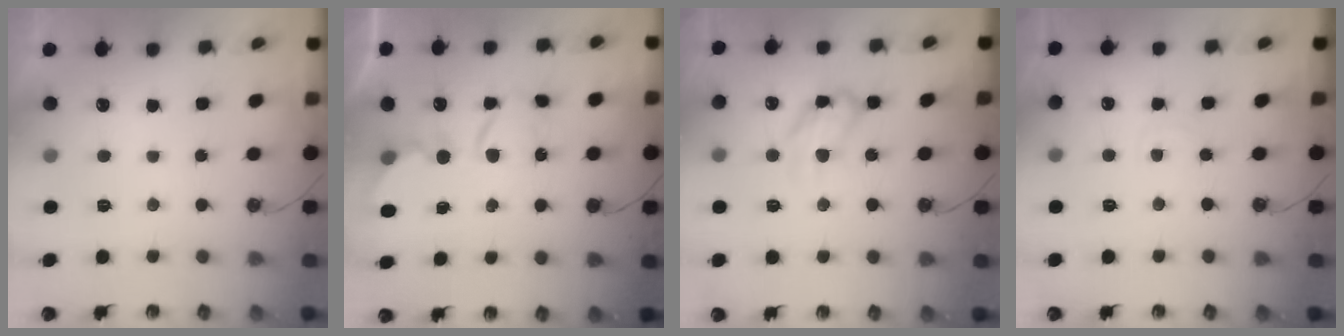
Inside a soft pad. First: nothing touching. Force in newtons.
{"total": 6.3, "press": 6.3, "slide": 0.3}
{"total": 11.5, "press": 11.4, "slide": 1.6}
{"total": 2.7, "press": 2.7, "slide": 0.4}